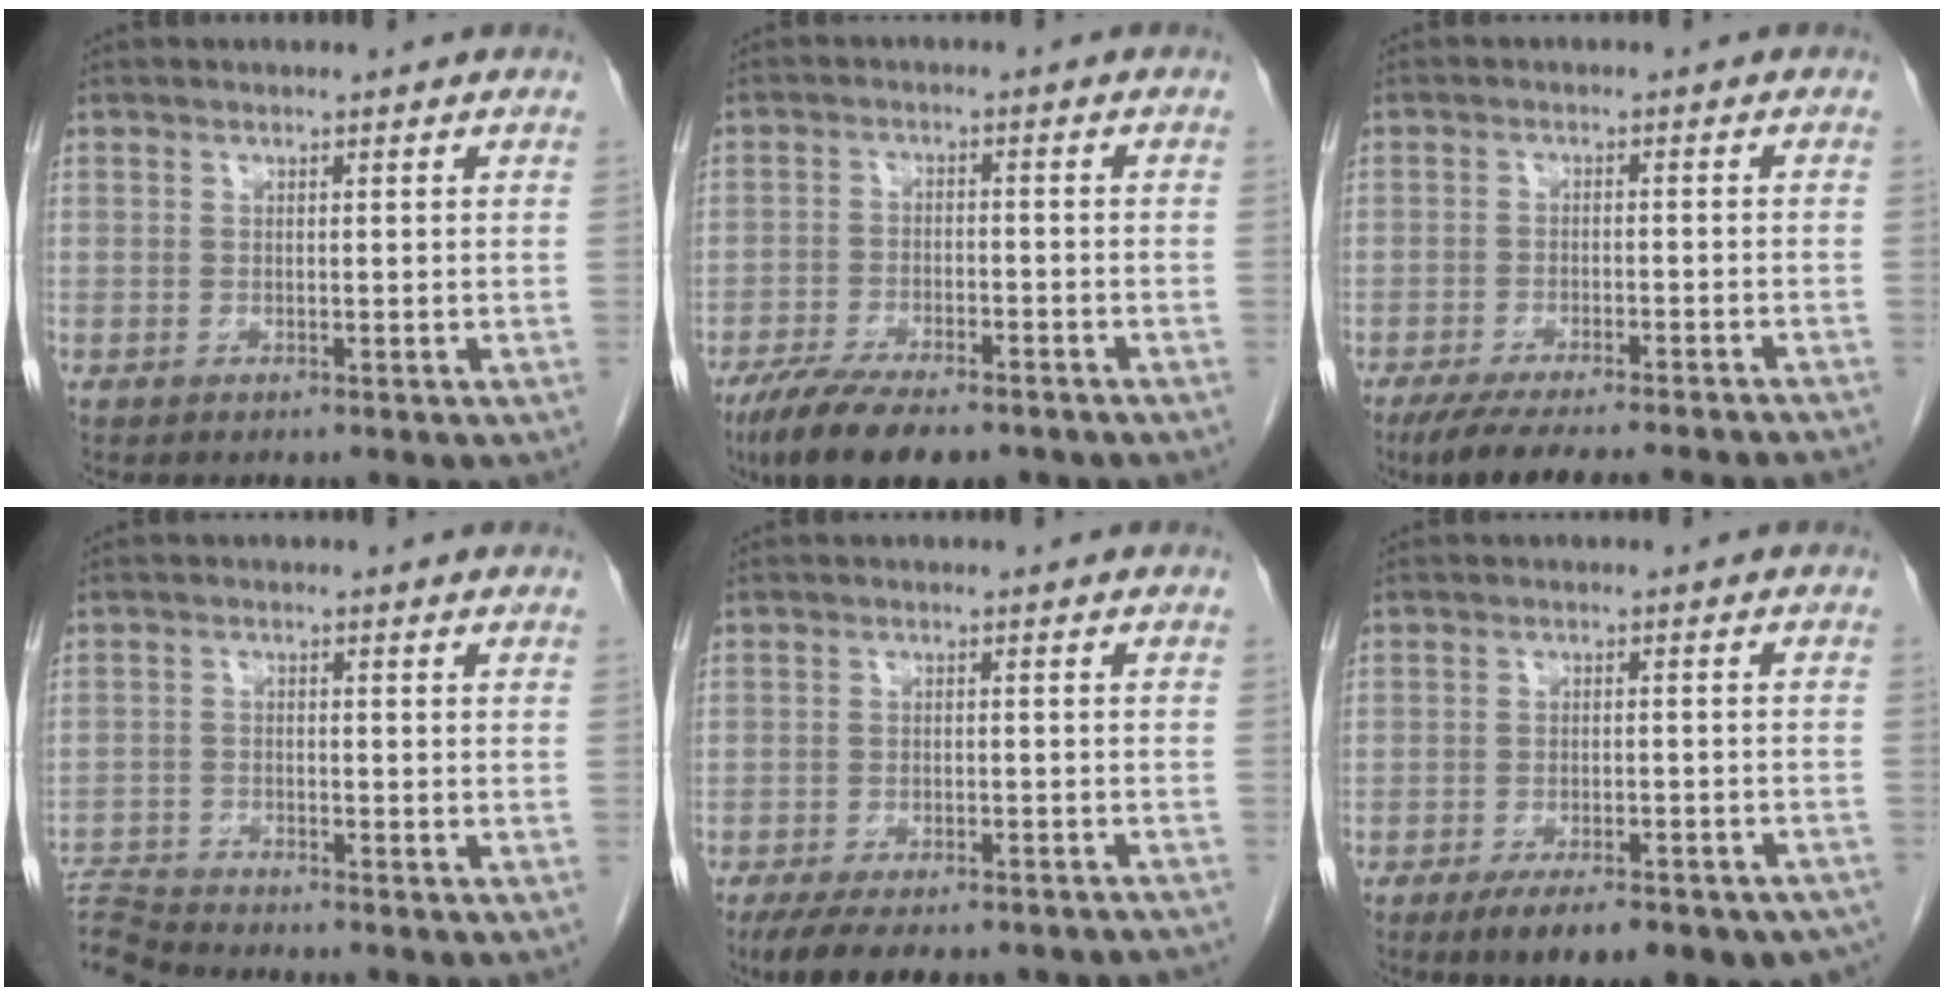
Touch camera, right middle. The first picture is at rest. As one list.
[{"total": 12.7, "force": [-9.5, 3.9, 7.4], "torque": [-0.119, -0.017, -0.149]}, {"total": 16.9, "force": [-15.1, 1.5, 7.5], "torque": [-0.098, -0.026, -0.201]}, {"total": 6.1, "force": [-6.1, -0.9, 0.1], "torque": [-0.002, -0.004, -0.111]}, {"total": 16.7, "force": [-14.3, 4.6, 7.3], "torque": [-0.126, -0.011, -0.184]}, {"total": 15.5, "force": [-12.0, 5.0, 8.5], "torque": [-0.080, 0.008, -0.155]}]